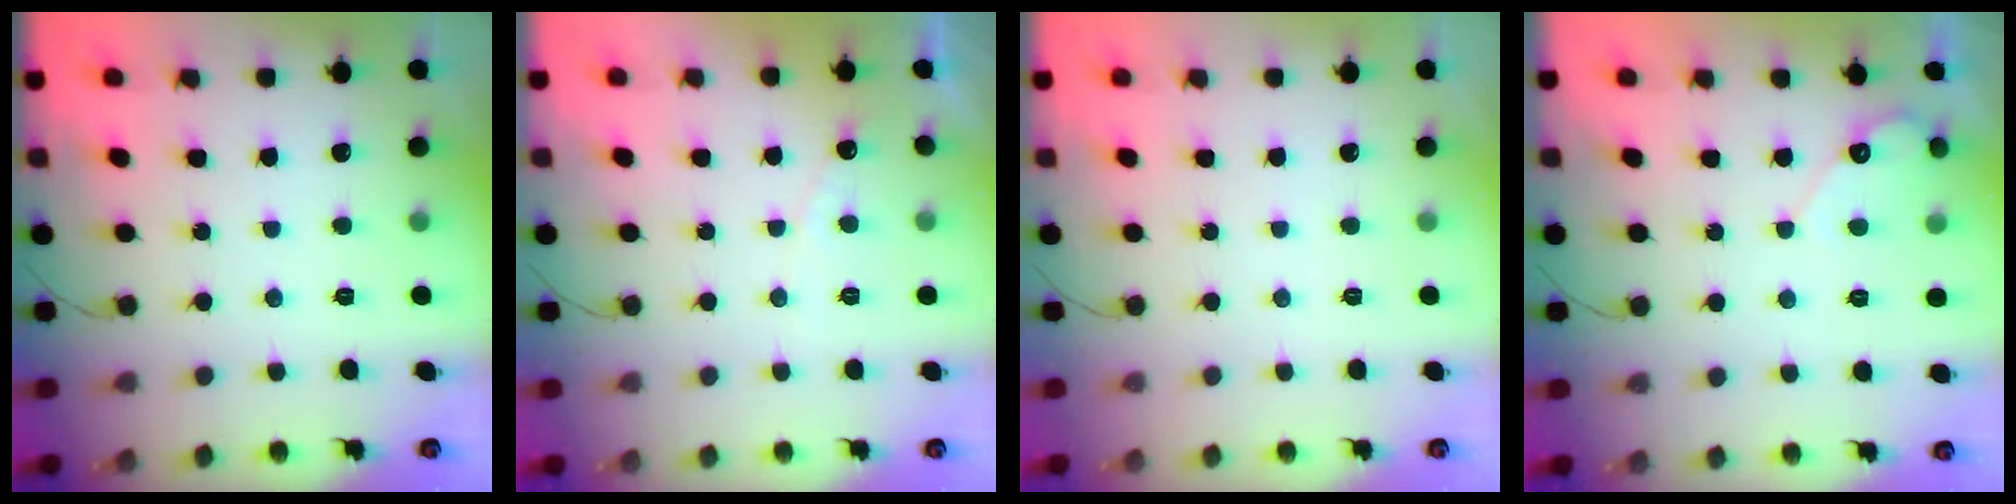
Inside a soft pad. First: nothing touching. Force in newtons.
{"total": 4.2, "press": 4.2, "slide": 0.3}
{"total": 0.0}
{"total": 4.3, "press": 4.3, "slide": 0.3}